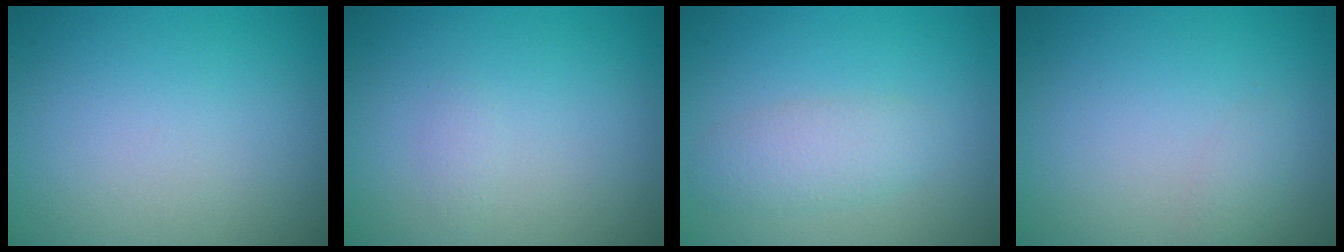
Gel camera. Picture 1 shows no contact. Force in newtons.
{"total": 0.5, "press": 0.5, "slide": 0.1}
{"total": 2.2, "press": 2.2, "slide": 0.1}
{"total": 0.8, "press": 0.8, "slide": 0.0}